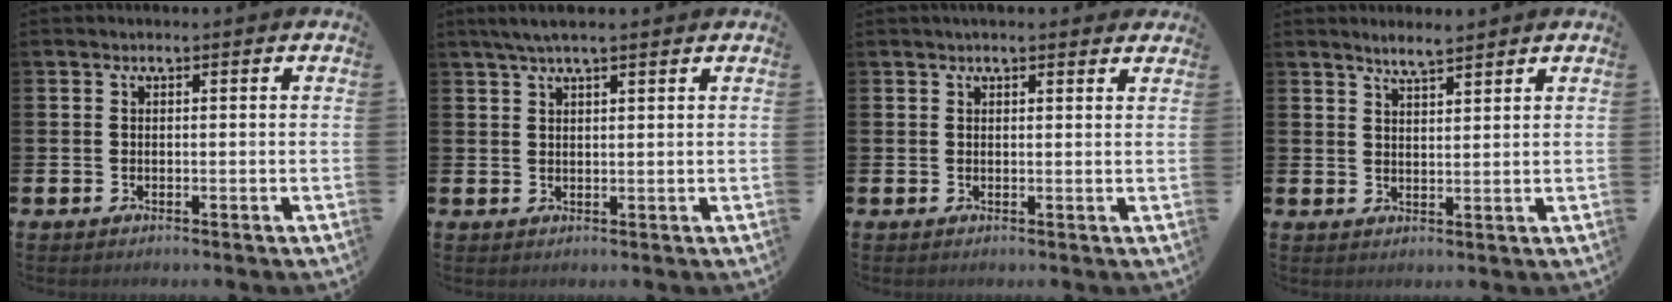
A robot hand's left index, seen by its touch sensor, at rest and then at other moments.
{"total": 3.4, "force": [2.5, 0.6, 2.1], "torque": [-0.046, 0.002, 0.046]}
{"total": 1.5, "force": [1.4, 0.2, 0.4], "torque": [-0.002, -0.001, 0.024]}
{"total": 3.5, "force": [3.4, 0.2, 0.9], "torque": [-0.017, -0.017, 0.059]}